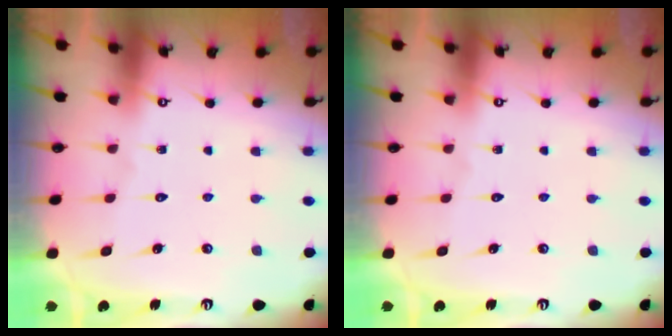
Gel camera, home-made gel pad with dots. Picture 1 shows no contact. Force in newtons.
{"total": 0.0}